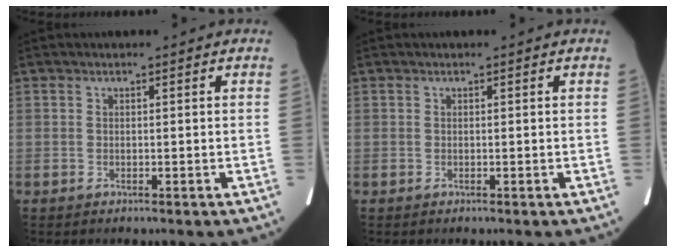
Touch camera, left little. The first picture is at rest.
{"total": 0.0}